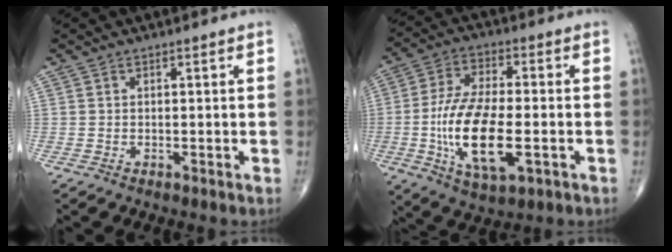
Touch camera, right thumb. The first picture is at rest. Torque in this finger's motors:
{"motor_torque": [2.89, 2.12, 2.20, -0.57, 0.73]}